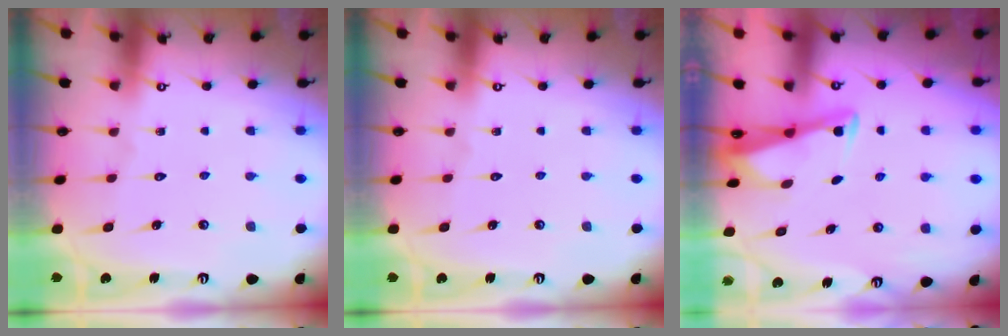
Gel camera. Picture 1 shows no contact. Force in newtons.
{"total": 0.0}
{"total": 2.8, "press": 2.8, "slide": 0.3}